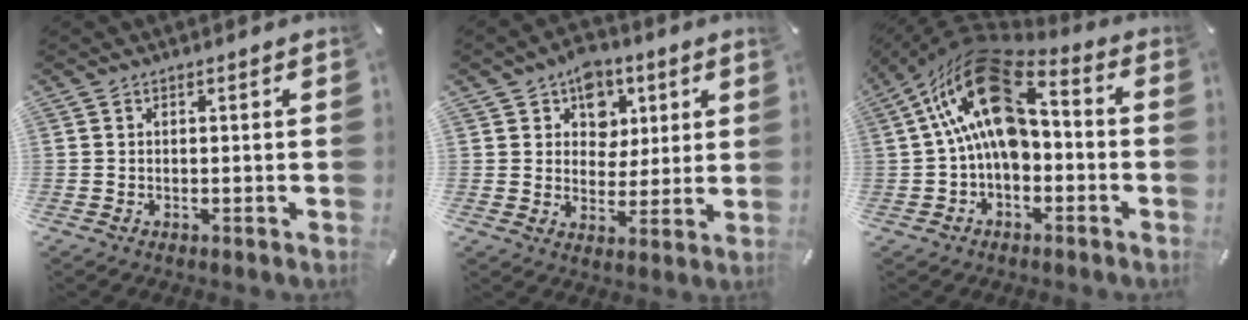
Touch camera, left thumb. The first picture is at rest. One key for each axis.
{"total": 8.9, "fx": 4.1, "fy": 7.5, "fz": 2.6, "tx": -0.035, "ty": -0.023, "tz": 0.073}
{"total": 19.0, "fx": 4.2, "fy": 11.4, "fz": 14.6, "tx": -0.272, "ty": -0.022, "tz": 0.070}